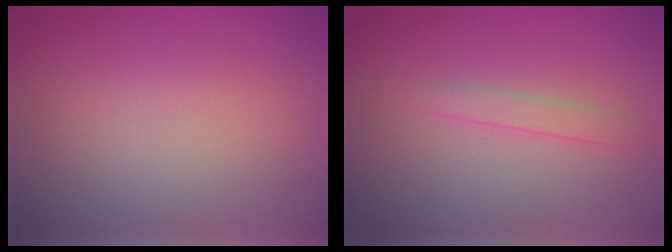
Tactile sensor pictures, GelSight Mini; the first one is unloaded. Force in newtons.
{"total": 1.3, "press": 1.3, "slide": 0.0}